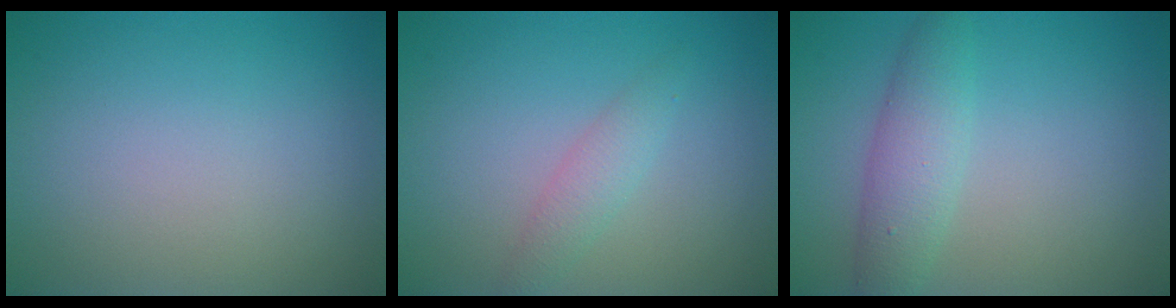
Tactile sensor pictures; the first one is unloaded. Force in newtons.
{"total": 1.7, "press": 1.7, "slide": 0.1}
{"total": 3.4, "press": 3.4, "slide": 0.1}